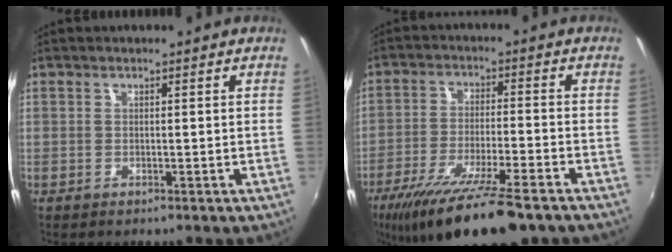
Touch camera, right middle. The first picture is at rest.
{"total": 17.6, "force": [-12.9, 3.0, 11.6], "torque": [-0.221, -0.046, -0.213]}